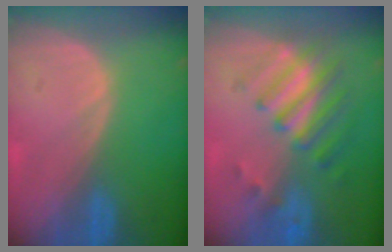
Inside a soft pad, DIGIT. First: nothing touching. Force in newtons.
{"total": 7.7, "press": 6.8, "slide": 3.5}